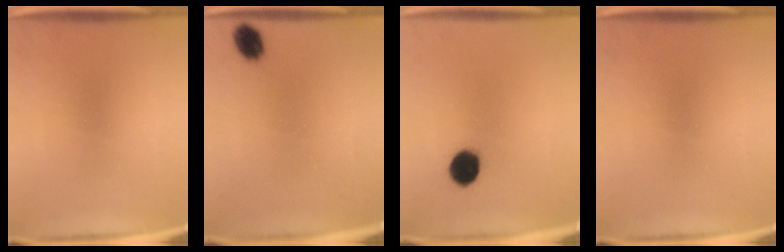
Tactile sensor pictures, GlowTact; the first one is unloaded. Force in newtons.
{"total": 4.6}
{"total": 7.3}
{"total": 0.0}